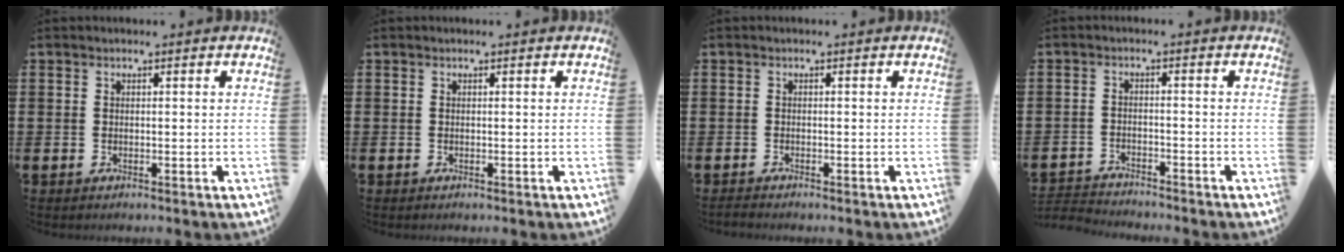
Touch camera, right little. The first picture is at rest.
{"total": 0.0}
{"total": 0.5, "force": [-0.5, 0.0, 0.2], "torque": [-0.004, -0.001, -0.011]}
{"total": 2.4, "force": [-2.4, 0.1, -0.2], "torque": [-0.002, 0.000, -0.053]}